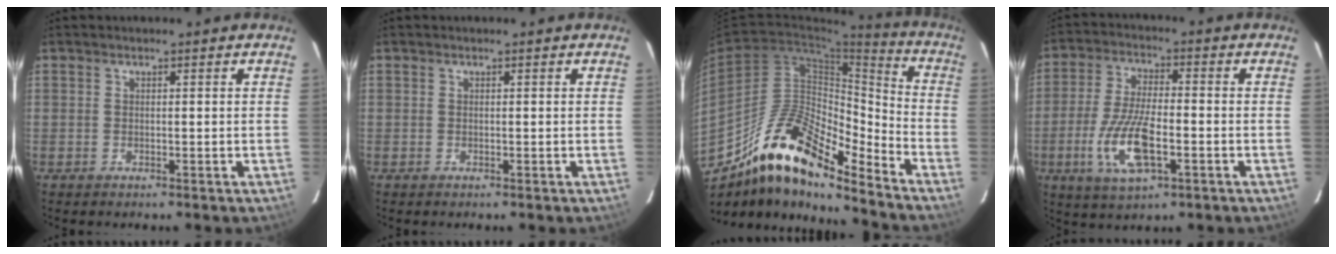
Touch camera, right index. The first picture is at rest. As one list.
[{"total": 0.0}, {"total": 19.1, "force": [-14.5, 5.2, 11.3], "torque": [-0.192, 0.005, -0.264]}, {"total": 12.4, "force": [-4.0, 4.4, 10.9], "torque": [-0.229, -0.010, -0.075]}]